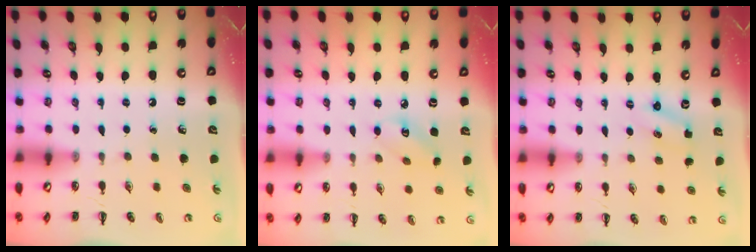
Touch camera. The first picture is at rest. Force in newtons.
{"total": 3.2, "press": 3.1, "slide": 0.6}
{"total": 1.6, "press": 1.5, "slide": 0.4}